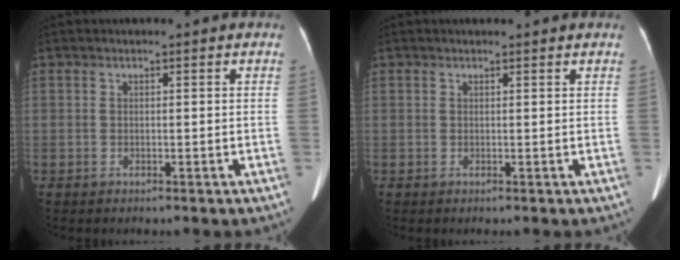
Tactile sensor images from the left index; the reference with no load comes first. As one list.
[{"total": 2.1, "force": [2.0, 0.3, 0.5], "torque": [-0.007, -0.008, 0.015]}]